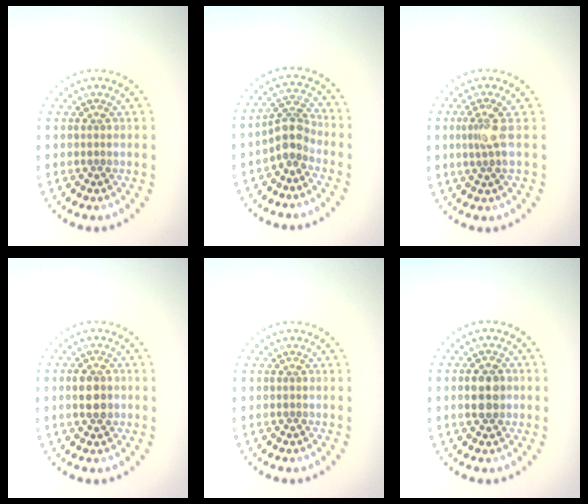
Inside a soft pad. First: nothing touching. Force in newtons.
{"total": 2.7, "press": 2.1, "slide": 1.7}
{"total": 2.1, "press": 1.5, "slide": 1.4}
{"total": 2.8, "press": 2.8, "slide": 0.2}
{"total": 0.0}
{"total": 3.3, "press": 3.3, "slide": 0.2}